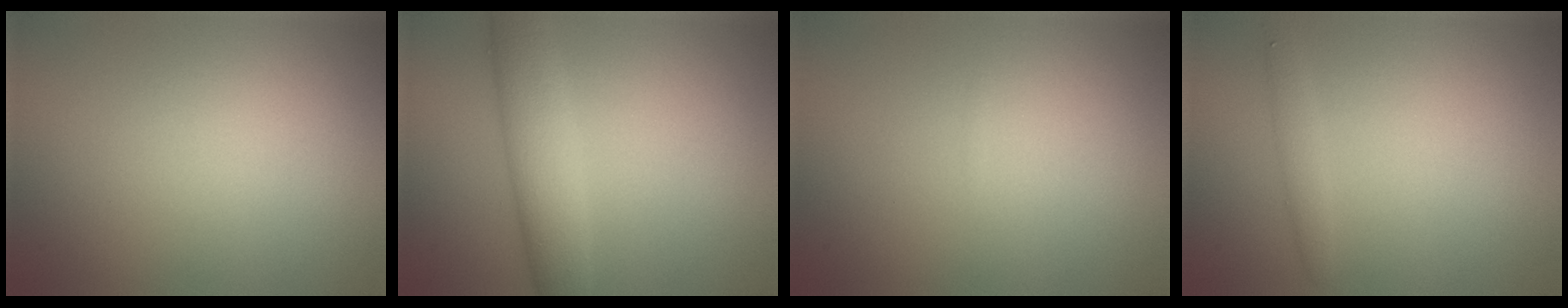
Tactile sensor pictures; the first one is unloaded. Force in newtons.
{"total": 4.8, "press": 4.8, "slide": 0.2}
{"total": 0.0}
{"total": 1.3, "press": 1.3, "slide": 0.0}